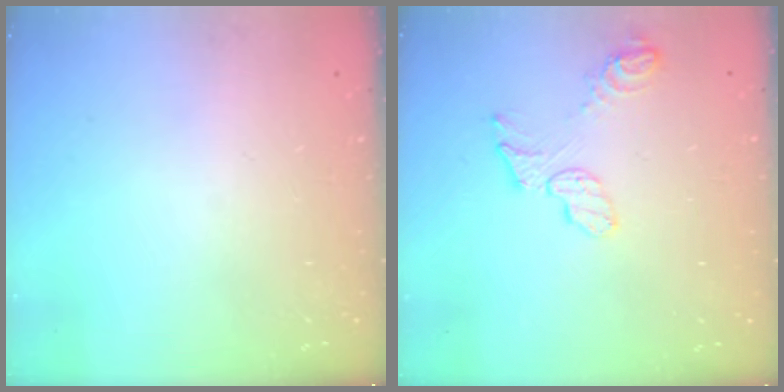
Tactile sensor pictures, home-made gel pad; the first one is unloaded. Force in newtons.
{"total": 7.8, "press": 7.7, "slide": 0.3}